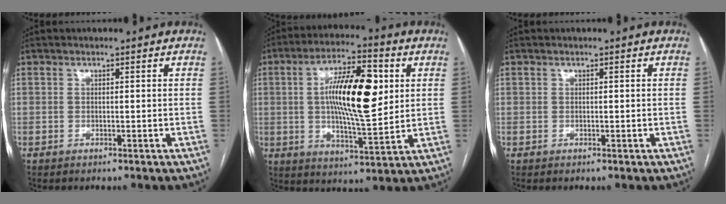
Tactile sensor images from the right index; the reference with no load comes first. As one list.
[{"total": 15.2, "force": [2.7, 3.5, 14.5], "torque": [-0.254, 0.011, 0.041]}, {"total": 0.0}]